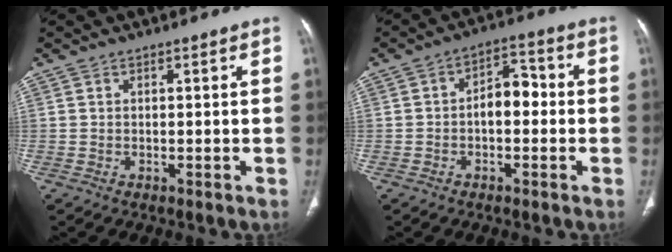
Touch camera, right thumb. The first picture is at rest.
{"total": 6.5, "force": [-0.7, 3.9, 5.1], "torque": [-0.059, 0.030, -0.022]}